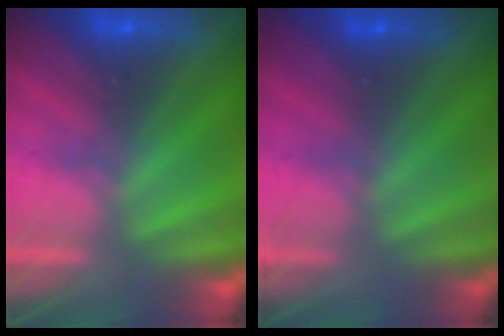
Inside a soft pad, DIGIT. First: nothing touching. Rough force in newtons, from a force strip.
{"total": 2.4}